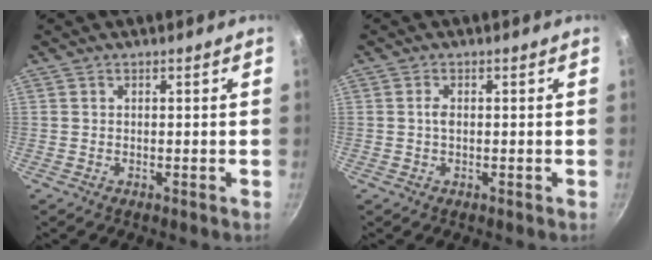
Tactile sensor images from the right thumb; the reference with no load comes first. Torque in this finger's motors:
{"motor_torque": [0.72, 0.43, 0.45, -0.04, -0.01]}